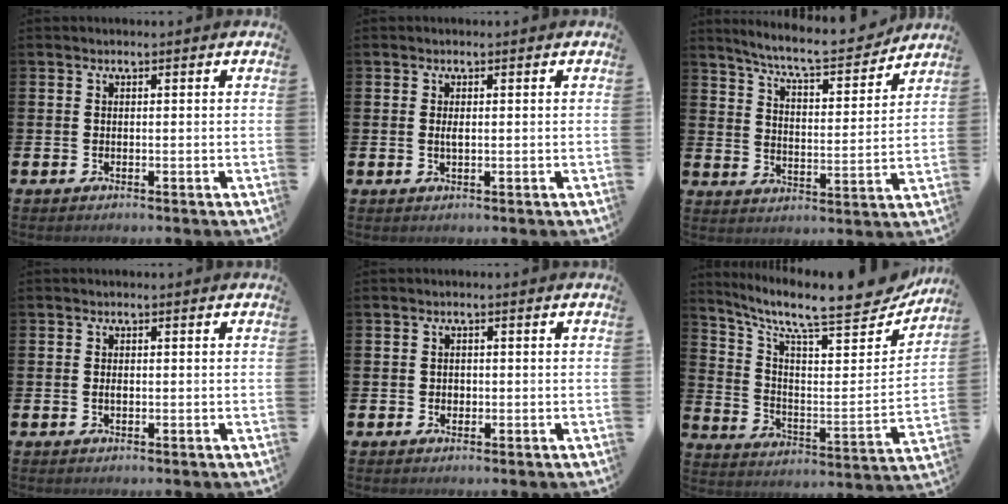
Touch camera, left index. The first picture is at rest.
{"total": 1.1, "force": [0.2, 0.4, 1.0], "torque": [-0.020, 0.003, 0.002]}
{"total": 8.0, "force": [7.5, 0.8, 2.8], "torque": [-0.080, -0.050, 0.128]}
{"total": 0.8, "force": [-0.1, 0.4, 0.6], "torque": [-0.022, 0.006, 0.000]}
{"total": 1.0, "force": [0.1, 0.9, 0.3], "torque": [0.000, 0.005, -0.002]}
{"total": 10.8, "force": [9.3, 2.4, 5.0], "torque": [-0.118, -0.078, 0.152]}